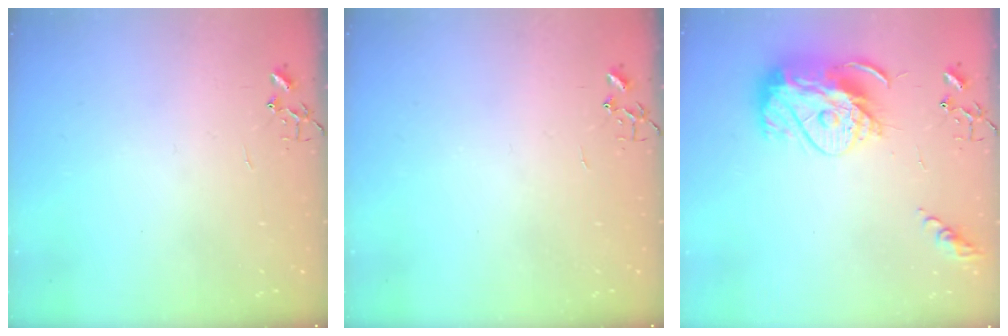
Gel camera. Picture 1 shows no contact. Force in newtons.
{"total": 0.0}
{"total": 15.7, "press": 15.6, "slide": 1.6}